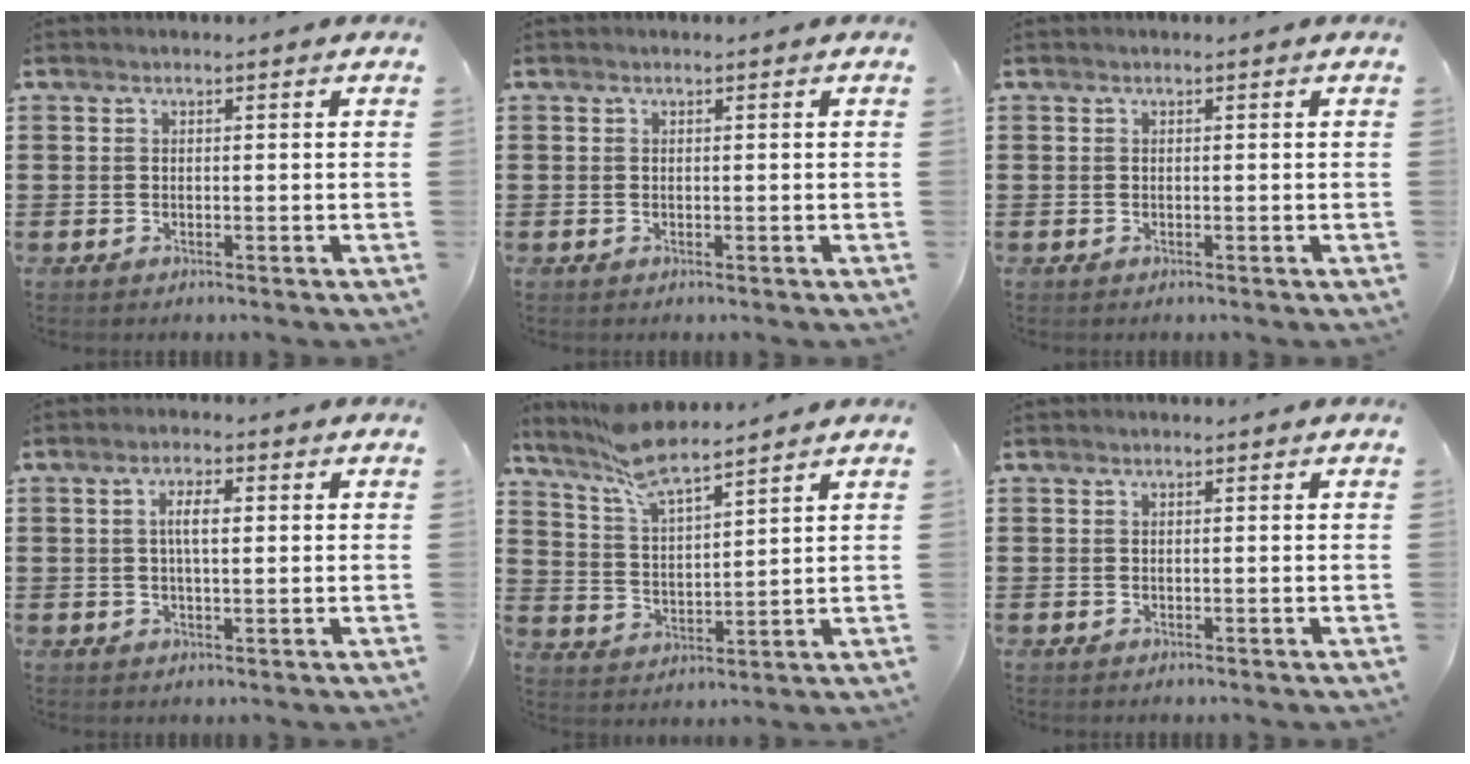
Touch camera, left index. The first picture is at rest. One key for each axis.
{"total": 0.0}
{"total": 0.0}
{"total": 3.8, "fx": 0.5, "fy": 1.2, "fz": 3.6, "tx": -0.070, "ty": 0.004, "tz": 0.006}
{"total": 8.0, "fx": 7.0, "fy": 1.3, "fz": 3.6, "tx": -0.093, "ty": -0.023, "tz": 0.127}
{"total": 0.0}